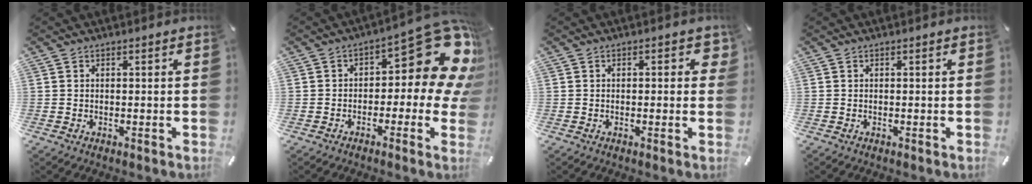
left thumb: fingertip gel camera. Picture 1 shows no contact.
{"total": 15.2, "force": [6.1, 7.1, 12.0], "torque": [-0.144, -0.051, 0.097]}
{"total": 2.6, "force": [0.2, 1.4, 2.2], "torque": [-0.019, -0.001, -0.003]}
{"total": 0.0}